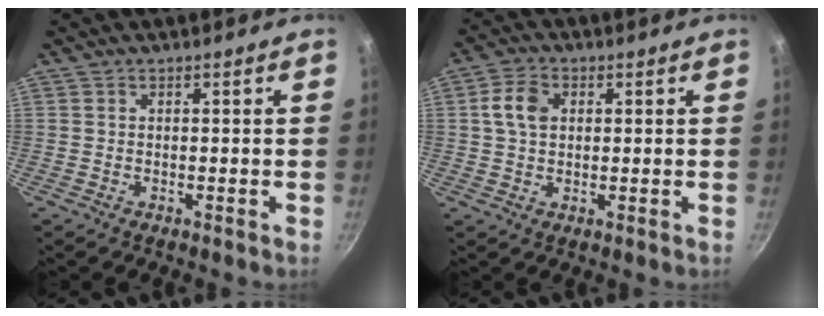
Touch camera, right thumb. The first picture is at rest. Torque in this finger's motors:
{"motor_torque": [0.70, 2.56, 1.27, -0.13, 0.27]}